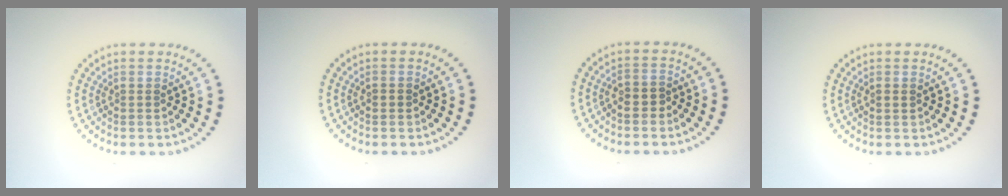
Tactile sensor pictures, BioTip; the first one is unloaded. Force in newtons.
{"total": 0.9, "press": 0.9, "slide": 0.2}
{"total": 1.3, "press": 1.2, "slide": 0.6}
{"total": 0.8, "press": 0.8, "slide": 0.1}